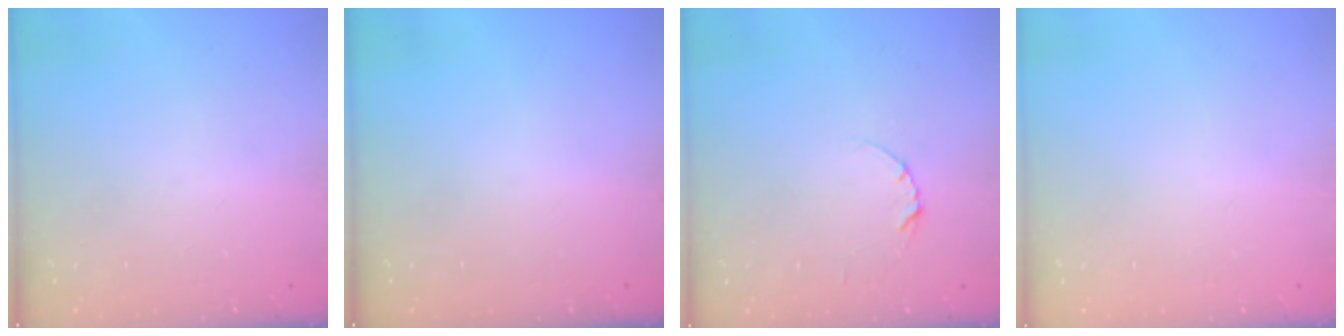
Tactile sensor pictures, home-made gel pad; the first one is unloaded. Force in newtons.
{"total": 0.0}
{"total": 3.4, "press": 3.4, "slide": 0.3}
{"total": 2.6, "press": 2.6, "slide": 0.2}